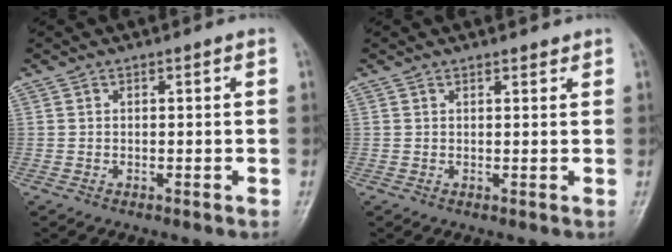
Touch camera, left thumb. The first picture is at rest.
{"total": 1.3, "force": [1.1, 0.5, 0.4], "torque": [0.000, -0.006, 0.015]}